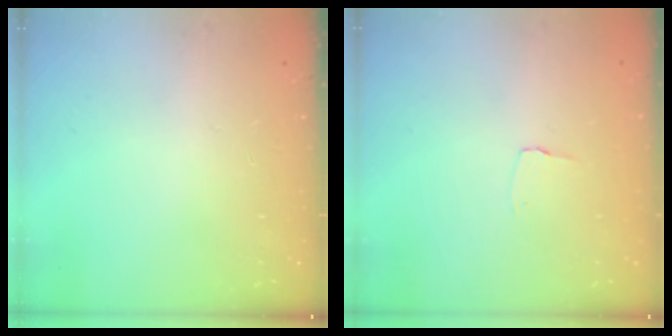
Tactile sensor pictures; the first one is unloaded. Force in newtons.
{"total": 2.6, "press": 2.6, "slide": 0.2}